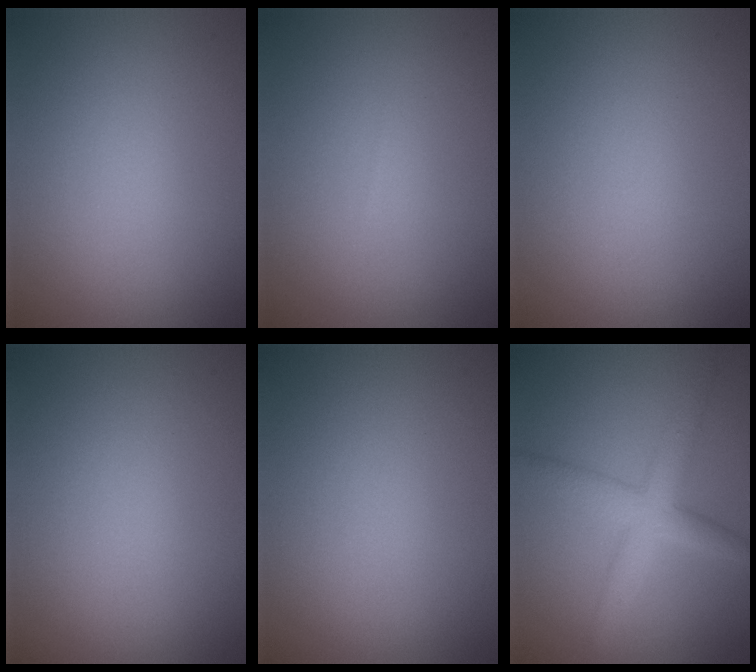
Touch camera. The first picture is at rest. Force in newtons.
{"total": 0.0}
{"total": 0.0}
{"total": 0.0}
{"total": 0.0}
{"total": 4.0, "press": 4.0, "slide": 0.1}